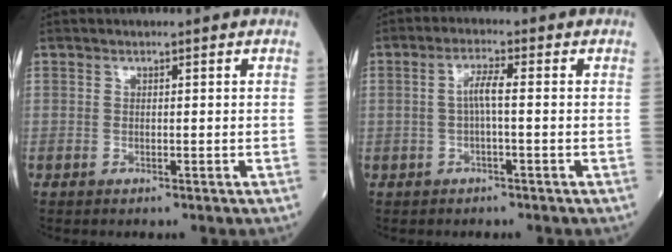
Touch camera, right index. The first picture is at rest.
{"total": 3.2, "force": [0.0, 0.3, 3.2], "torque": [-0.063, 0.009, 0.003]}